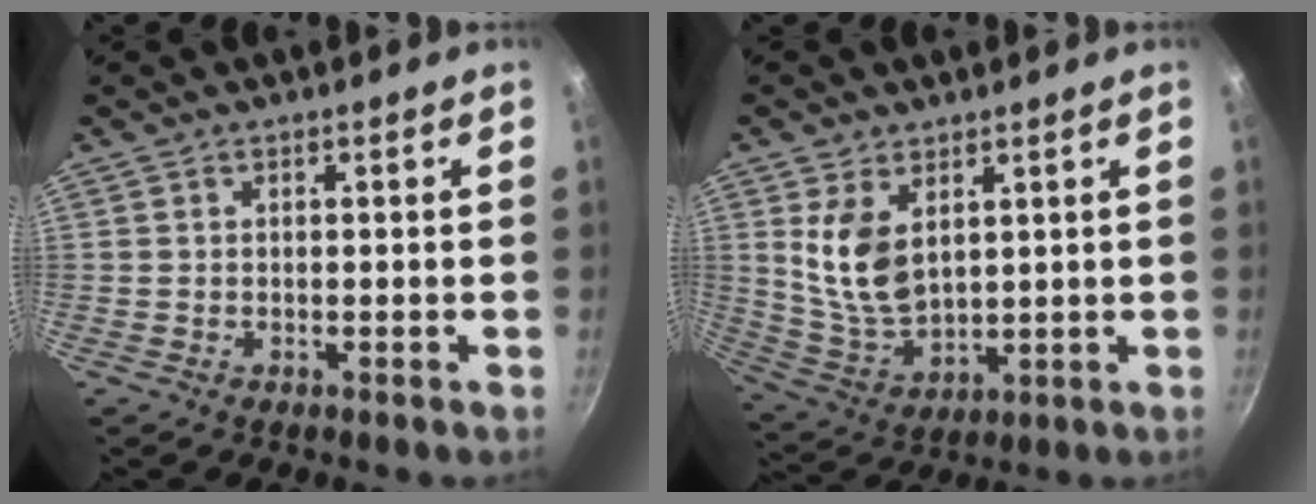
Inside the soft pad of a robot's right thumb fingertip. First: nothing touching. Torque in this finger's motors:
{"motor_torque": [0.29, 0.29, 1.06, 0.39, 0.10]}